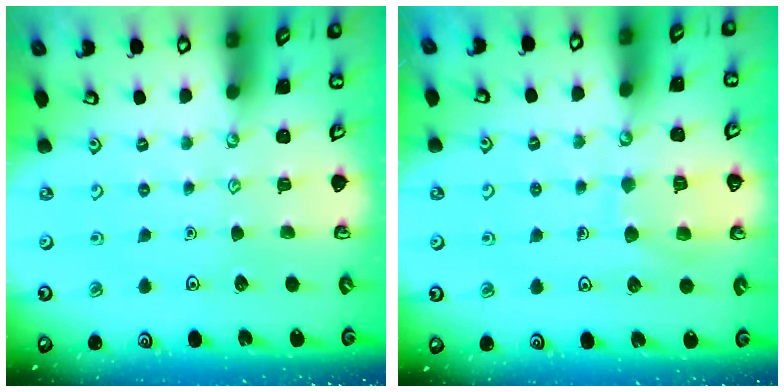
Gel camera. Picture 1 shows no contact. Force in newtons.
{"total": 8.8, "press": 8.7, "slide": 0.7}